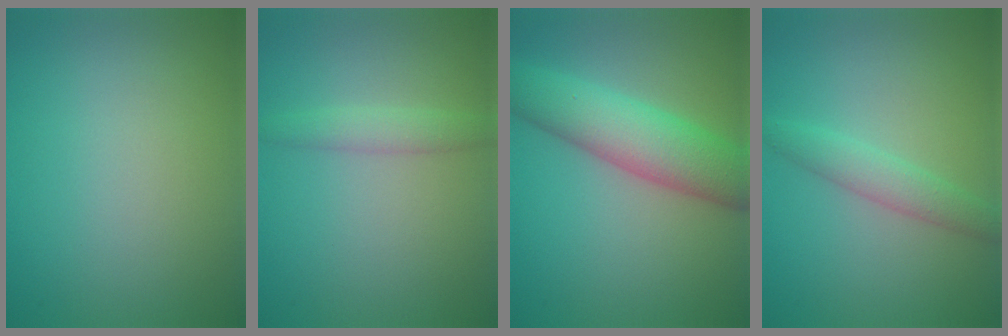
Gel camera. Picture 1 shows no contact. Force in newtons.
{"total": 1.7, "press": 1.7, "slide": 0.1}
{"total": 6.8, "press": 6.8, "slide": 0.5}
{"total": 2.3, "press": 2.3, "slide": 0.1}